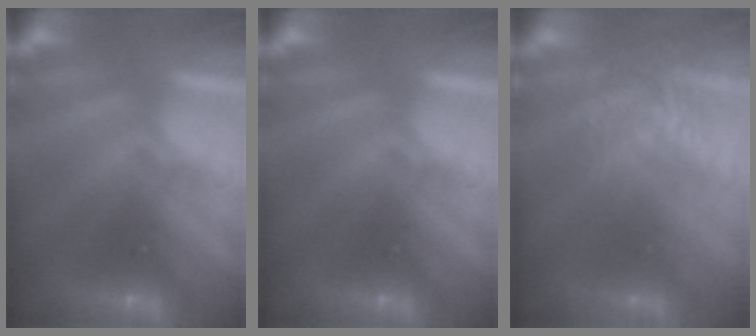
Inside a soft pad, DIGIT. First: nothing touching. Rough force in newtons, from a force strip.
{"total": 0.0}
{"total": 3.6}